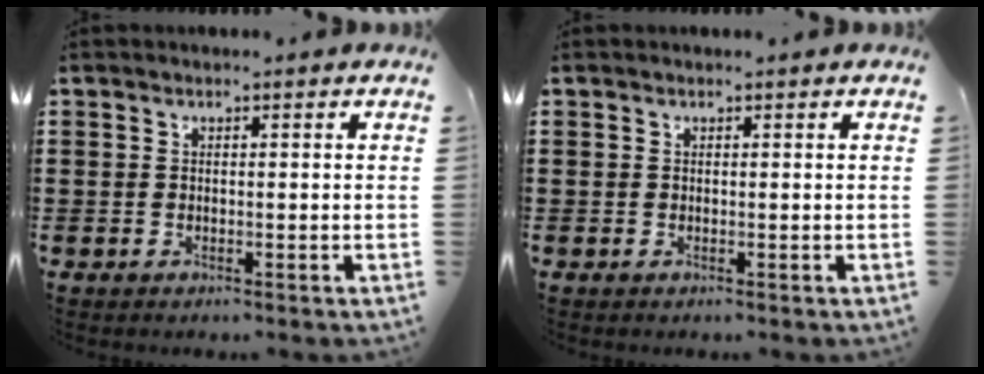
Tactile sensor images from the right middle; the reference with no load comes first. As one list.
[{"total": 0.0}]